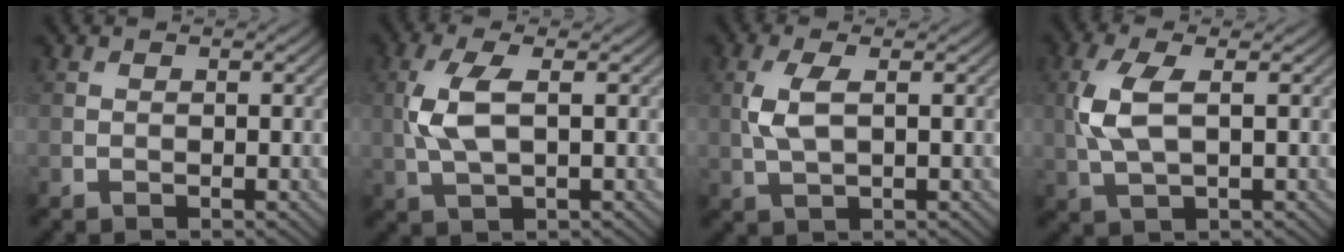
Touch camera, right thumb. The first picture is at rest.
{"total": 5.7, "force": [0.5, 2.1, 5.2], "torque": [-0.134, 0.004, 0.009]}
{"total": 4.2, "force": [0.6, 1.6, 3.8], "torque": [-0.099, 0.003, 0.013]}
{"total": 6.0, "force": [0.7, 2.4, 5.4], "torque": [-0.142, 0.003, 0.013]}